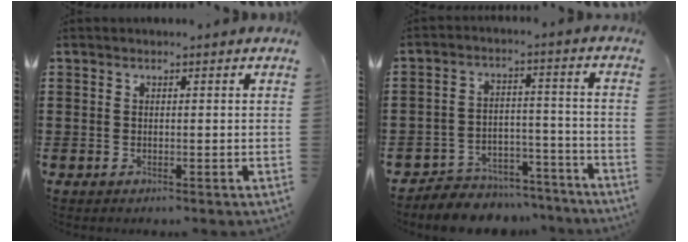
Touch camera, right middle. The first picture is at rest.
{"total": 6.0, "force": [-5.8, 1.5, 0.1], "torque": [0.001, 0.022, -0.119]}